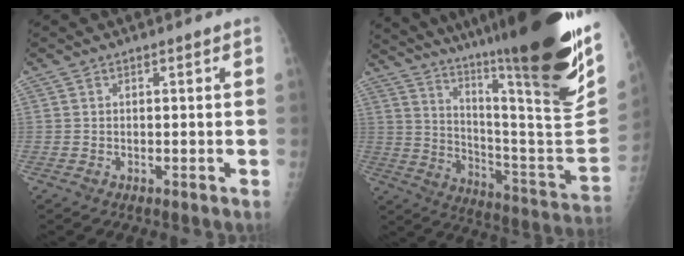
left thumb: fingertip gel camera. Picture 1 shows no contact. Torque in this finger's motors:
{"motor_torque": [3.51, 1.48, 1.79, -0.98, 0.61]}